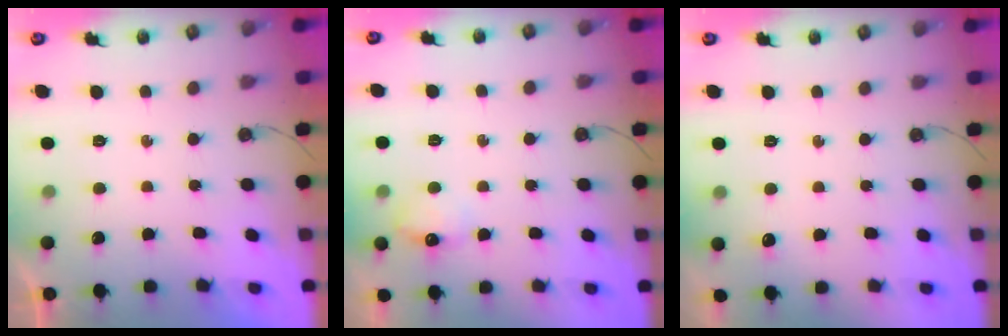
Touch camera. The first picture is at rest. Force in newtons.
{"total": 7.6, "press": 7.6, "slide": 1.0}
{"total": 3.7, "press": 3.5, "slide": 1.0}